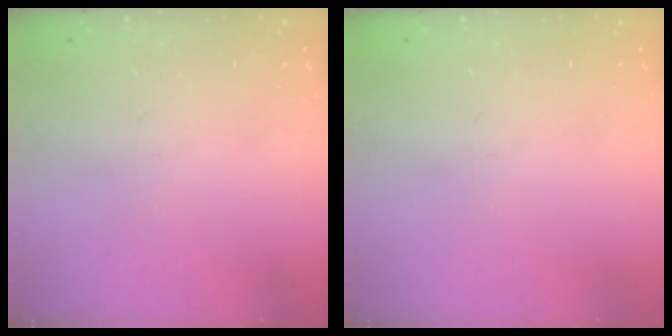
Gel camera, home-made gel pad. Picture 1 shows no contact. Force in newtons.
{"total": 0.0}